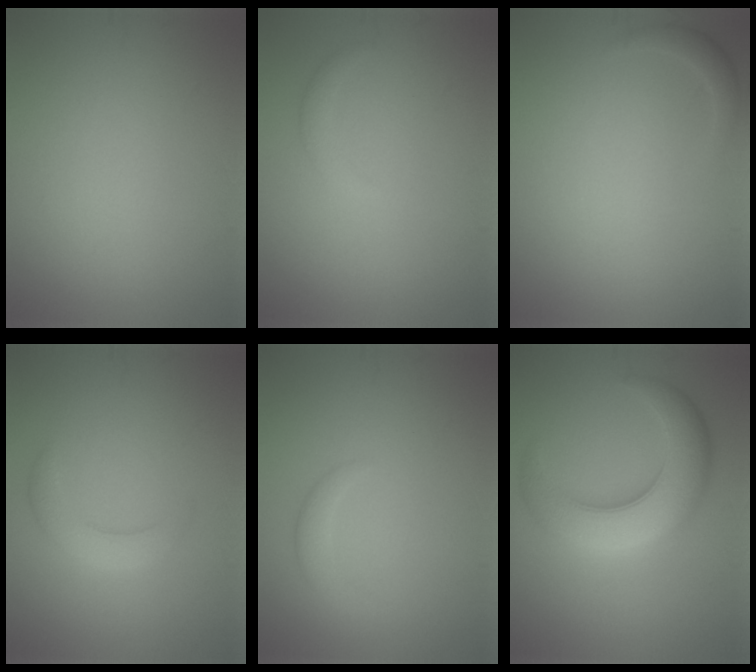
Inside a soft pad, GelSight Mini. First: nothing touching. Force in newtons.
{"total": 1.1, "press": 1.1, "slide": 0.1}
{"total": 1.0, "press": 1.0, "slide": 0.1}
{"total": 2.6, "press": 2.6, "slide": 0.3}
{"total": 1.6, "press": 1.6, "slide": 0.1}
{"total": 7.6, "press": 7.6, "slide": 0.2}